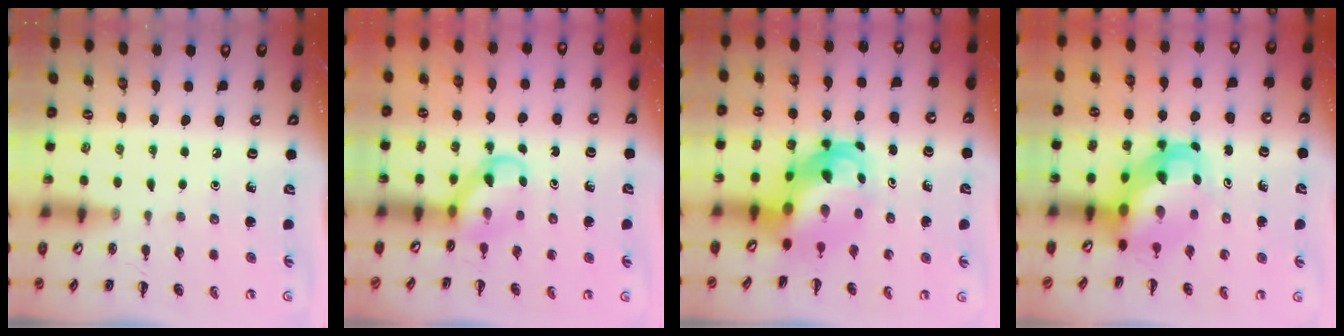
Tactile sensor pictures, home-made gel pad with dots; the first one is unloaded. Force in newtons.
{"total": 3.8, "press": 3.6, "slide": 1.1}
{"total": 7.7, "press": 7.4, "slide": 2.3}
{"total": 6.3, "press": 6.1, "slide": 1.6}